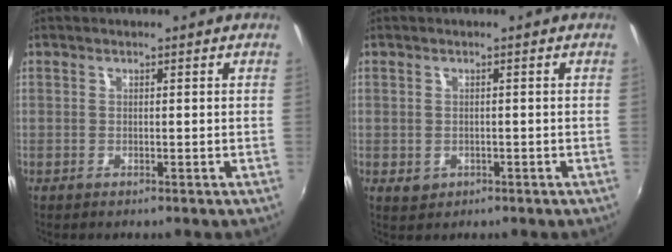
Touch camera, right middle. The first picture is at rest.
{"total": 1.9, "force": [-0.1, 1.7, 0.8], "torque": [-0.012, -0.002, 0.002]}